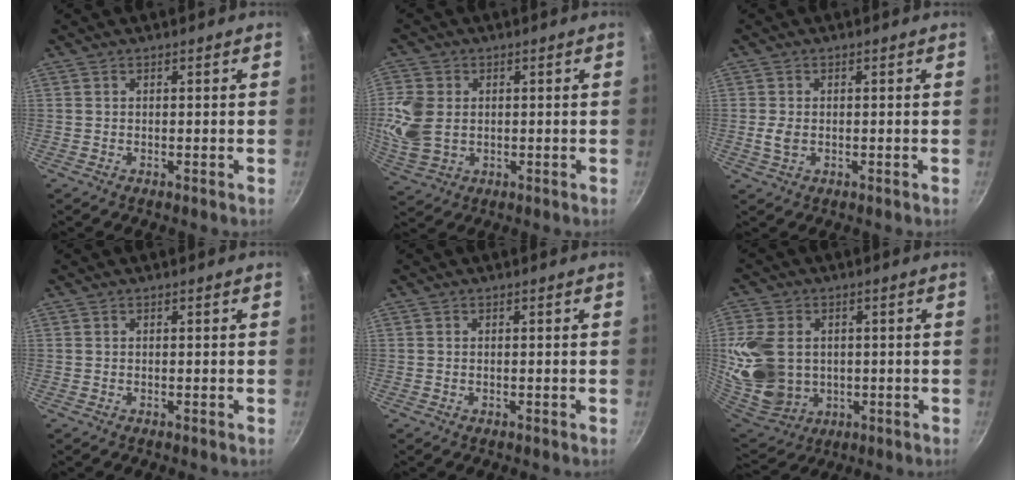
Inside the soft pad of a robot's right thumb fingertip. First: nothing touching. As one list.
[{"total": 9.1, "force": [0.7, 6.8, 6.0], "torque": [-0.119, -0.004, 0.018]}, {"total": 2.7, "force": [-0.3, 1.8, 2.0], "torque": [-0.037, 0.000, -0.003]}, {"total": 0.0}, {"total": 0.0}, {"total": 17.1, "force": [1.2, 13.1, 11.0], "torque": [-0.228, -0.012, 0.041]}]